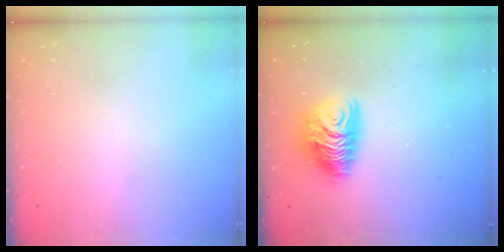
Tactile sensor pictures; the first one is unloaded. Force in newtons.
{"total": 10.0, "press": 10.0, "slide": 0.7}